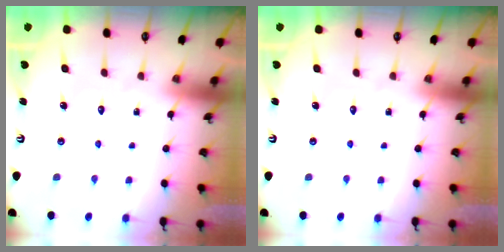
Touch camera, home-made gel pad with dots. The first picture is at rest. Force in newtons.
{"total": 0.0}